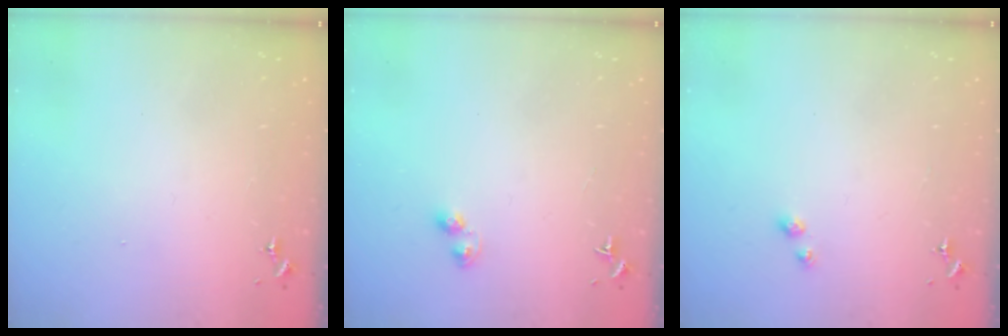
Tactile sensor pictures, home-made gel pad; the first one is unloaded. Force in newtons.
{"total": 3.6, "press": 3.6, "slide": 0.5}
{"total": 2.6, "press": 2.6, "slide": 0.6}